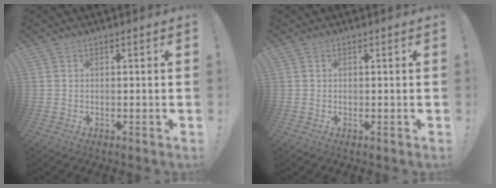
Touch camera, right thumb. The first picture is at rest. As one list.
[{"total": 0.0}]